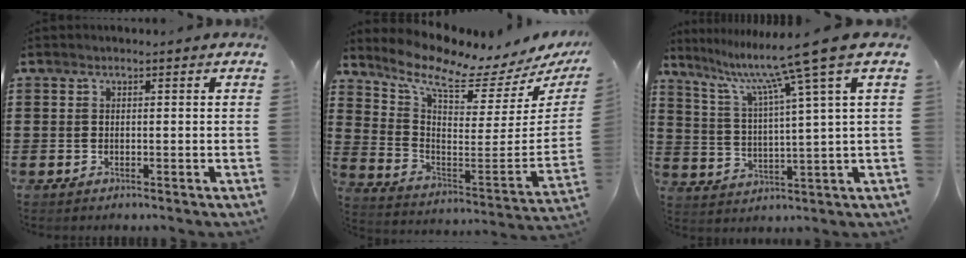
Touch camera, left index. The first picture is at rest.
{"total": 7.6, "force": [5.9, 1.2, 4.7], "torque": [-0.114, -0.060, 0.091]}
{"total": 10.0, "force": [7.1, -1.5, 6.9], "torque": [-0.159, -0.038, 0.108]}